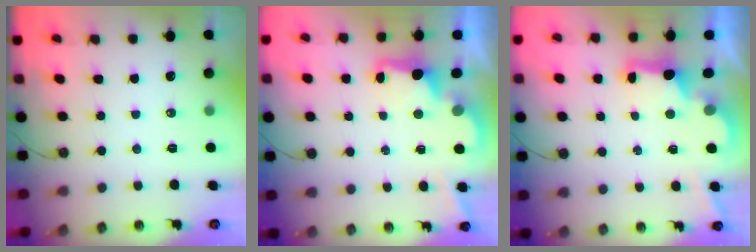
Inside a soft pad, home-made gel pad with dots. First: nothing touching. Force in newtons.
{"total": 2.7, "press": 2.6, "slide": 0.8}
{"total": 2.9, "press": 2.8, "slide": 0.9}